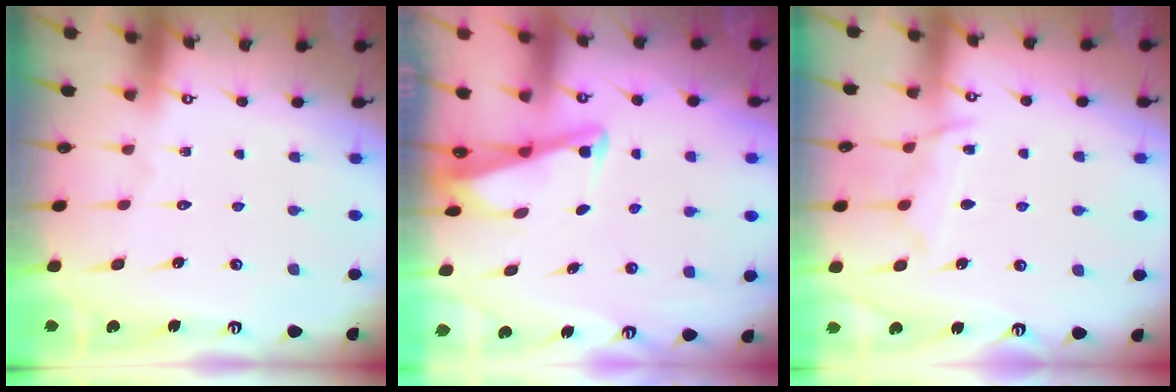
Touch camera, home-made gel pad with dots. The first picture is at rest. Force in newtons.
{"total": 2.8, "press": 2.8, "slide": 0.3}
{"total": 9.0, "press": 9.0, "slide": 1.1}